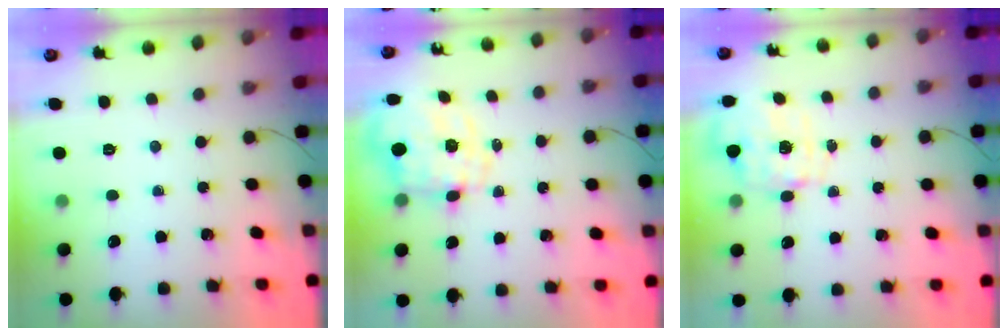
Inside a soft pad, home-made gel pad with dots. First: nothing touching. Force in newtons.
{"total": 4.2, "press": 3.7, "slide": 2.0}
{"total": 2.8, "press": 2.7, "slide": 0.9}